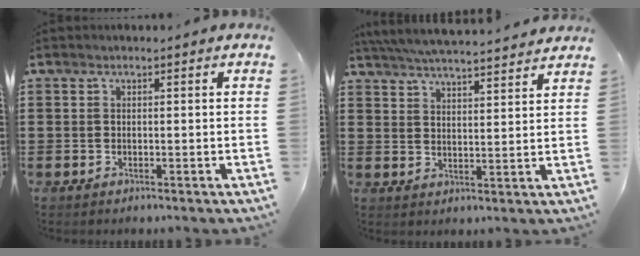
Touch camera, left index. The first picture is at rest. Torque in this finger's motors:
{"motor_torque": [0.34, -0.34, 0.17, 0.08]}